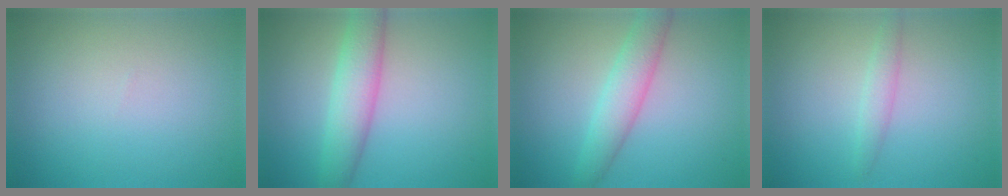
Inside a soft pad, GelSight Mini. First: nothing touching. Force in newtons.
{"total": 4.4, "press": 4.4, "slide": 0.1}
{"total": 3.5, "press": 3.5, "slide": 0.1}
{"total": 1.5, "press": 1.5, "slide": 0.0}